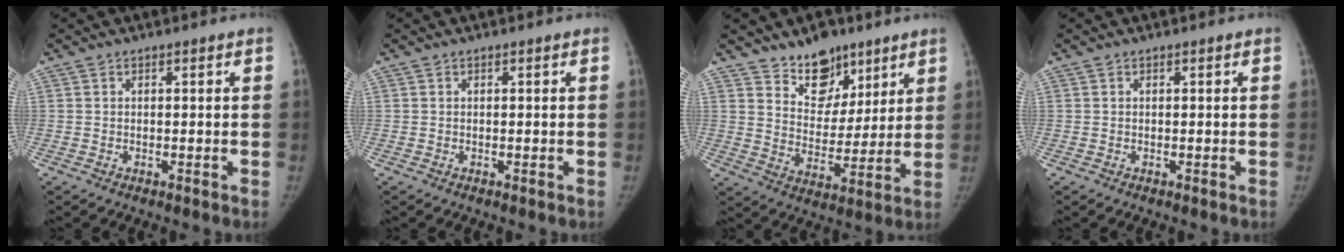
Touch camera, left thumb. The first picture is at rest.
{"total": 0.0}
{"total": 11.4, "force": [8.3, 6.9, 3.9], "torque": [-0.023, -0.059, 0.146]}
{"total": 0.0}